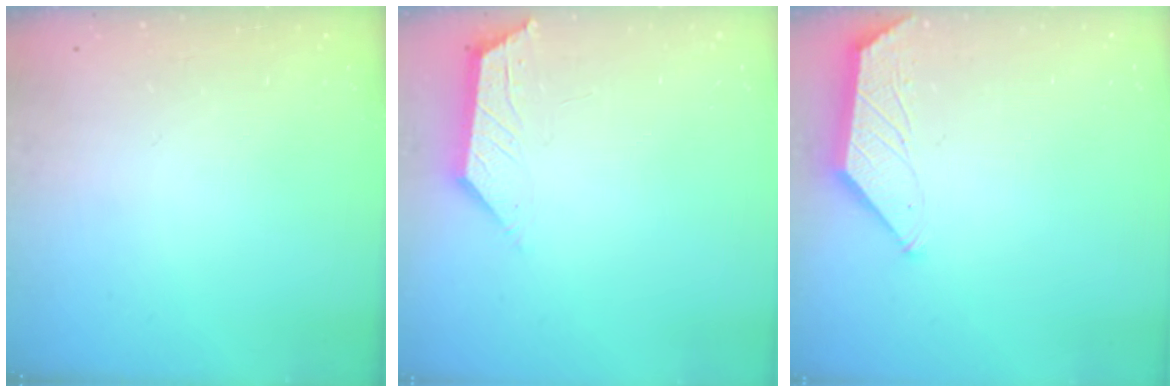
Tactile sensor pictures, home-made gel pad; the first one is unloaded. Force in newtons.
{"total": 2.1, "press": 2.1, "slide": 0.4}
{"total": 0.9, "press": 0.9, "slide": 0.2}